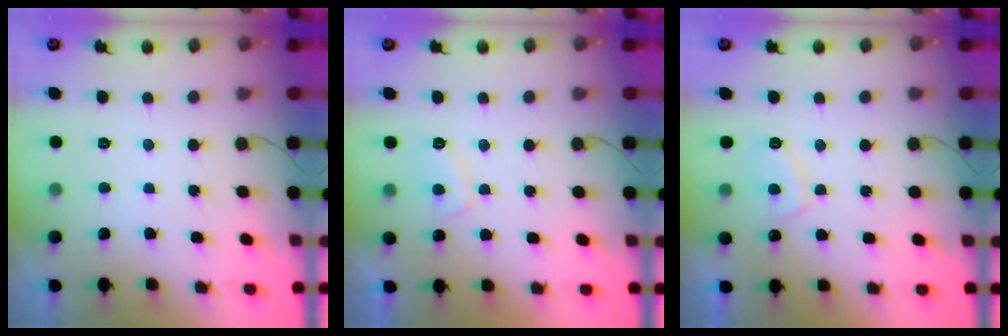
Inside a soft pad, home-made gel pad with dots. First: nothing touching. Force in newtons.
{"total": 4.2, "press": 4.1, "slide": 0.8}
{"total": 4.6, "press": 4.5, "slide": 0.9}